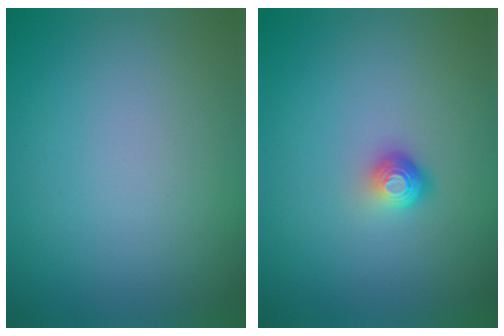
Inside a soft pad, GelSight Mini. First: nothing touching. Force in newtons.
{"total": 1.8, "press": 1.2, "slide": 1.4}